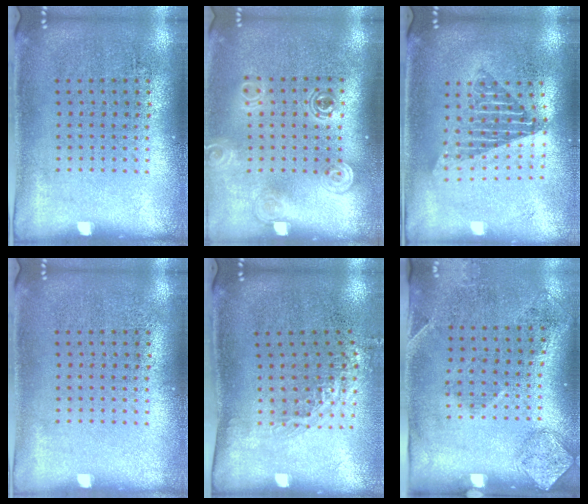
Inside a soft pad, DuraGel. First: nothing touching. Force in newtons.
{"total": 1.5, "press": 1.2, "slide": 0.9}
{"total": 1.7, "press": 1.3, "slide": 1.0}
{"total": 0.0}
{"total": 1.2, "press": 1.0, "slide": 0.8}
{"total": 1.8, "press": 1.1, "slide": 1.4}